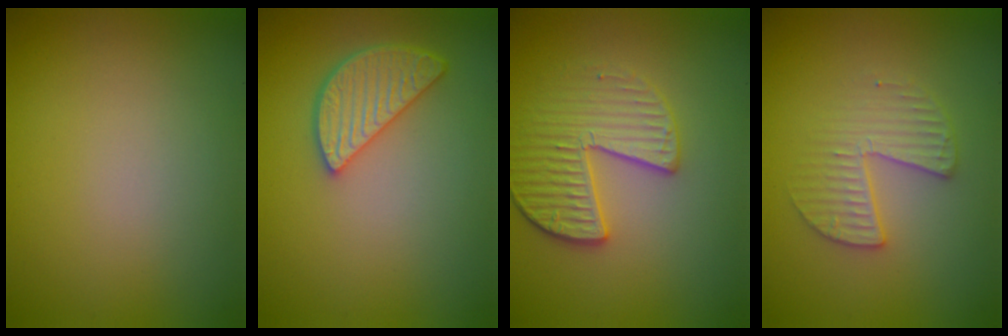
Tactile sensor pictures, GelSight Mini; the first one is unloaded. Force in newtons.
{"total": 3.7, "press": 3.2, "slide": 1.8}
{"total": 3.6, "press": 3.4, "slide": 1.2}
{"total": 3.1, "press": 3.0, "slide": 0.5}